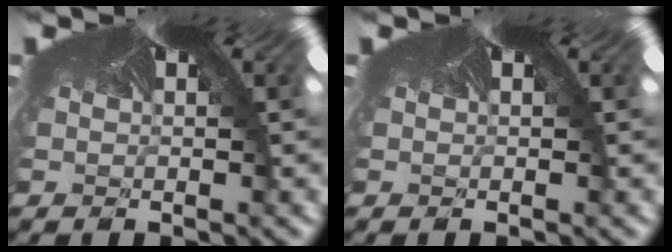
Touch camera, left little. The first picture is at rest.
{"total": 0.0}